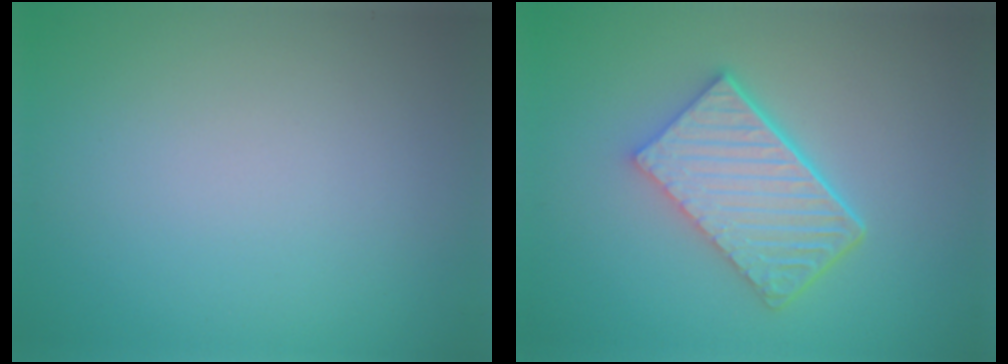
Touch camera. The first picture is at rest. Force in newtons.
{"total": 6.1, "press": 4.5, "slide": 4.1}